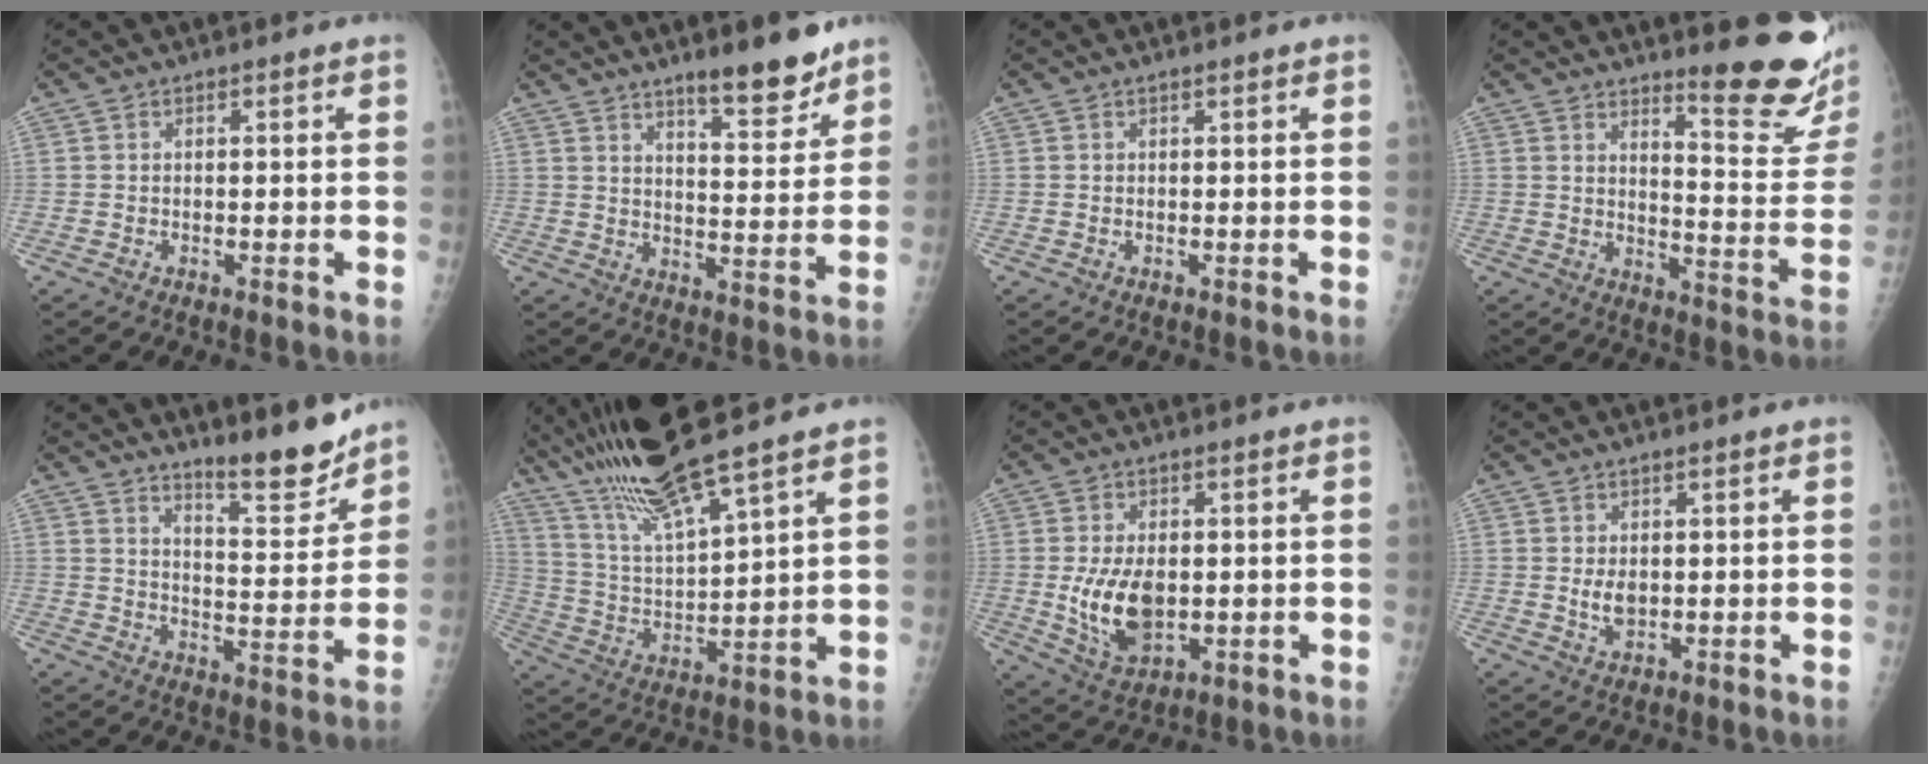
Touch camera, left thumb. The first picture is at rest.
{"total": 10.1, "force": [7.8, 2.2, 6.0], "torque": [-0.060, -0.060, 0.122]}
{"total": 0.0}
{"total": 14.9, "force": [11.4, 2.3, 9.3], "torque": [-0.095, -0.122, 0.151]}
{"total": 10.3, "force": [9.0, 1.5, 4.9], "torque": [-0.046, -0.078, 0.147]}
{"total": 16.6, "force": [13.3, 1.0, 10.0], "torque": [-0.176, -0.053, 0.258]}
{"total": 9.6, "force": [-0.5, 5.6, 7.8], "torque": [-0.128, -0.013, 0.008]}
{"total": 3.1, "force": [0.6, 1.8, 2.5], "torque": [-0.034, -0.010, 0.019]}